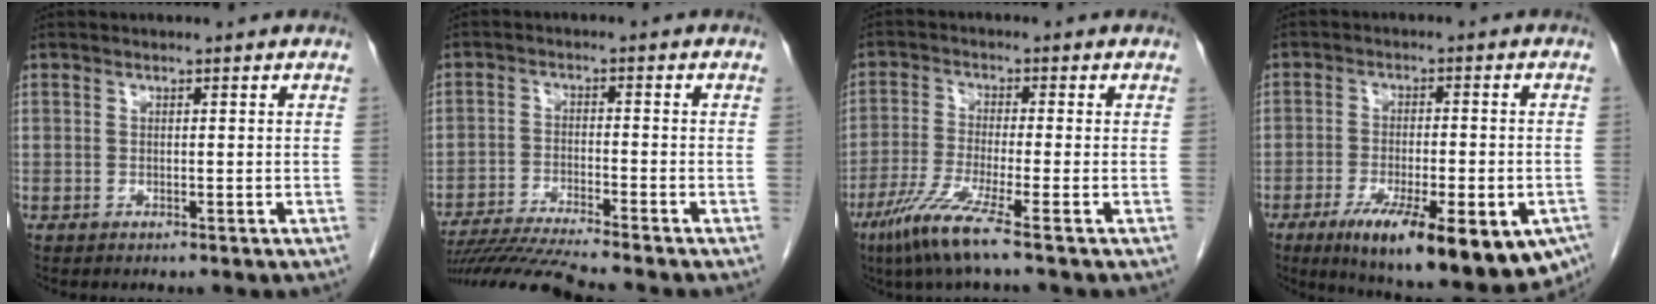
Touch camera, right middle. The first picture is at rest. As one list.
[{"total": 10.3, "force": [-9.4, -1.9, 3.9], "torque": [-0.059, -0.023, -0.165]}, {"total": 7.4, "force": [-4.6, -0.8, 5.6], "torque": [-0.115, -0.025, -0.096]}, {"total": 18.5, "force": [-12.0, 4.9, 13.2], "torque": [-0.143, -0.017, -0.167]}]